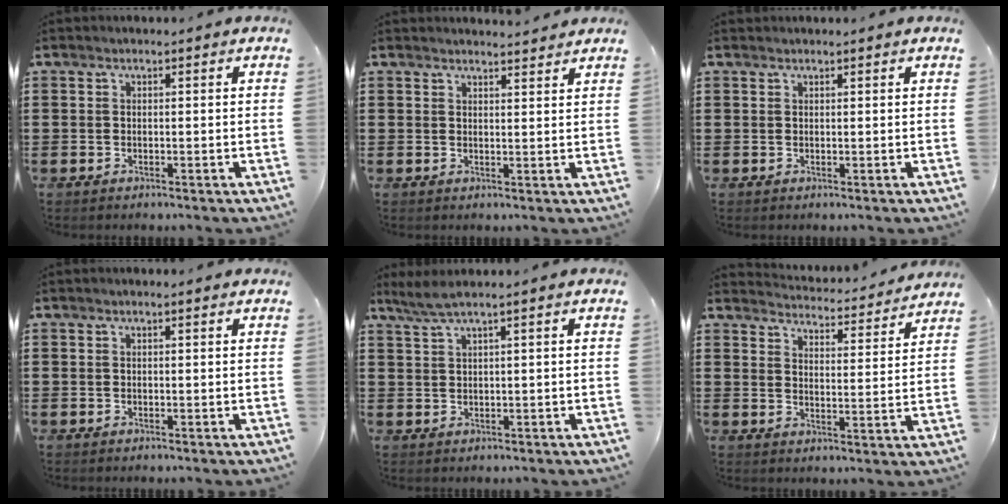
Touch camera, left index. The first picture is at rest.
{"total": 2.3, "force": [2.3, -0.1, 0.2], "torque": [-0.009, -0.004, 0.045]}
{"total": 0.7, "force": [0.7, 0.2, 0.0], "torque": [-0.002, 0.000, 0.014]}
{"total": 0.6, "force": [0.3, 0.0, 0.4], "torque": [-0.008, 0.000, 0.007]}
{"total": 2.4, "force": [1.5, -0.2, 1.9], "torque": [-0.038, 0.000, 0.027]}
{"total": 3.9, "force": [3.9, -0.3, 0.0], "torque": [-0.015, -0.037, 0.061]}